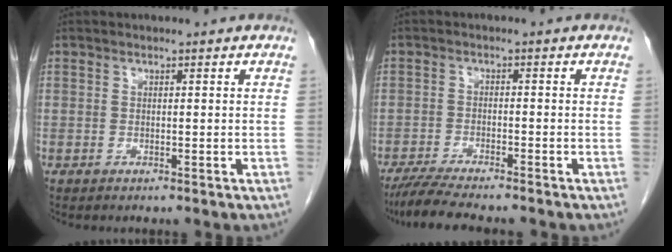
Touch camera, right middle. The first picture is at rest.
{"total": 7.4, "force": [-6.4, 0.4, 3.6], "torque": [-0.065, -0.020, -0.107]}